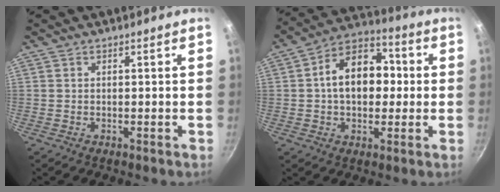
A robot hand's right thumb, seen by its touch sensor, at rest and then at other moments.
{"total": 14.0, "force": [0.8, 9.8, 10.0], "torque": [-0.111, 0.032, -0.004]}